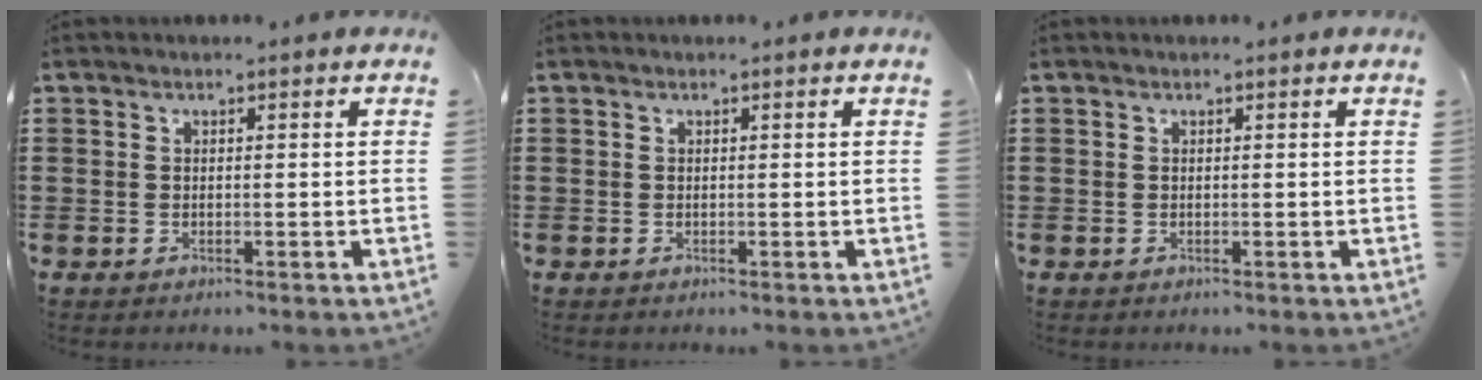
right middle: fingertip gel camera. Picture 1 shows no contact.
{"total": 0.0}
{"total": 0.0}